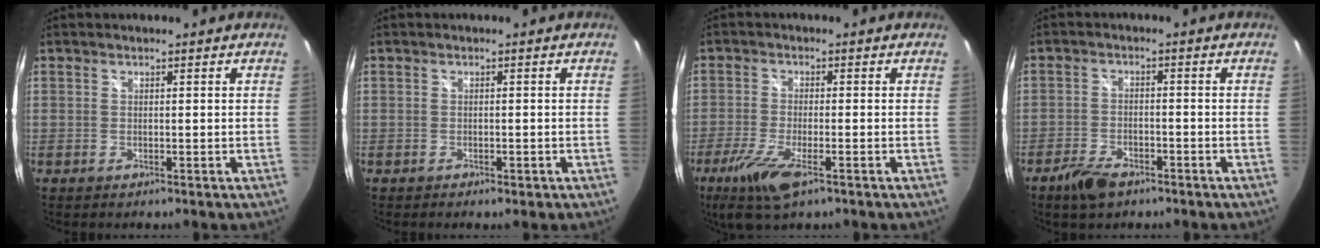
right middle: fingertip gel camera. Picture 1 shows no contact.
{"total": 1.9, "force": [-1.2, 0.9, 1.1], "torque": [-0.020, -0.006, -0.015]}
{"total": 8.6, "force": [-5.1, 2.0, 6.7], "torque": [-0.156, -0.030, -0.093]}
{"total": 6.2, "force": [-4.5, 2.8, 3.2], "torque": [-0.086, -0.007, -0.081]}